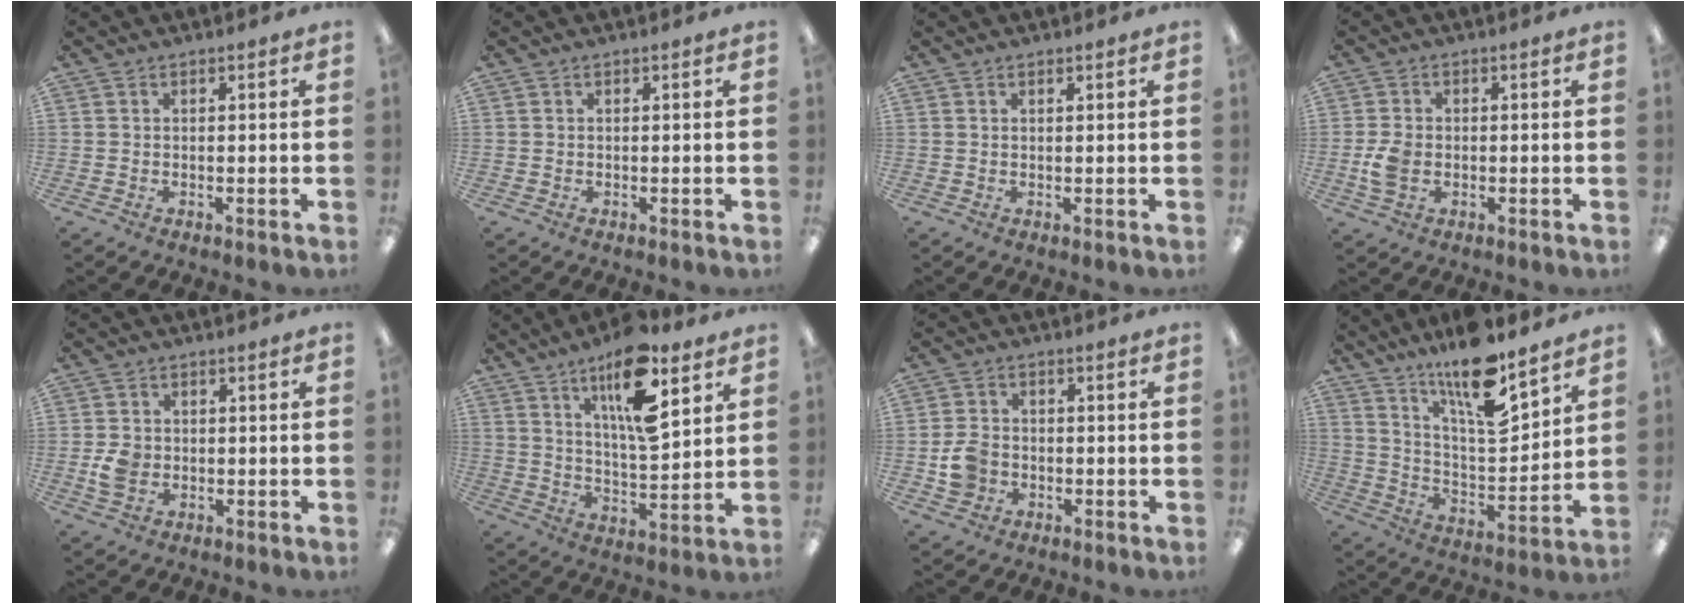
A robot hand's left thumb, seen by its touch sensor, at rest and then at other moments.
{"total": 0.0}
{"total": 0.6, "force": [0.5, 0.2, 0.2], "torque": [-0.005, 0.002, 0.009]}
{"total": 4.9, "force": [-0.9, 3.5, 3.3], "torque": [-0.068, -0.002, -0.020]}
{"total": 4.4, "force": [-0.7, 3.7, 2.4], "torque": [-0.037, 0.002, -0.012]}
{"total": 16.9, "force": [10.1, 5.7, 12.3], "torque": [-0.199, -0.047, 0.164]}
{"total": 6.0, "force": [-1.7, 5.1, 2.9], "torque": [-0.052, 0.009, -0.031]}
{"total": 15.4, "force": [12.1, 3.6, 8.8], "torque": [-0.156, -0.086, 0.205]}